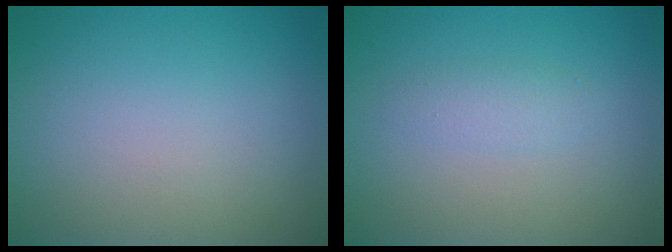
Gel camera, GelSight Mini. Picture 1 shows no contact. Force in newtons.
{"total": 1.4, "press": 1.4, "slide": 0.1}